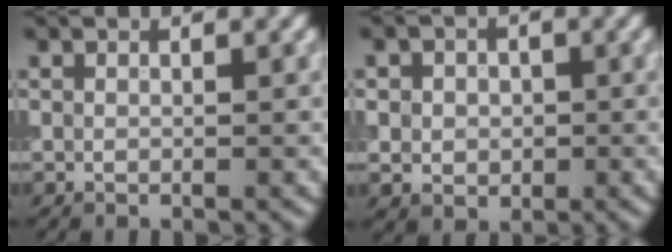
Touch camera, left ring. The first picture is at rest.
{"total": 2.8, "force": [0.1, 2.5, 1.2], "torque": [-0.015, 0.001, -0.011]}